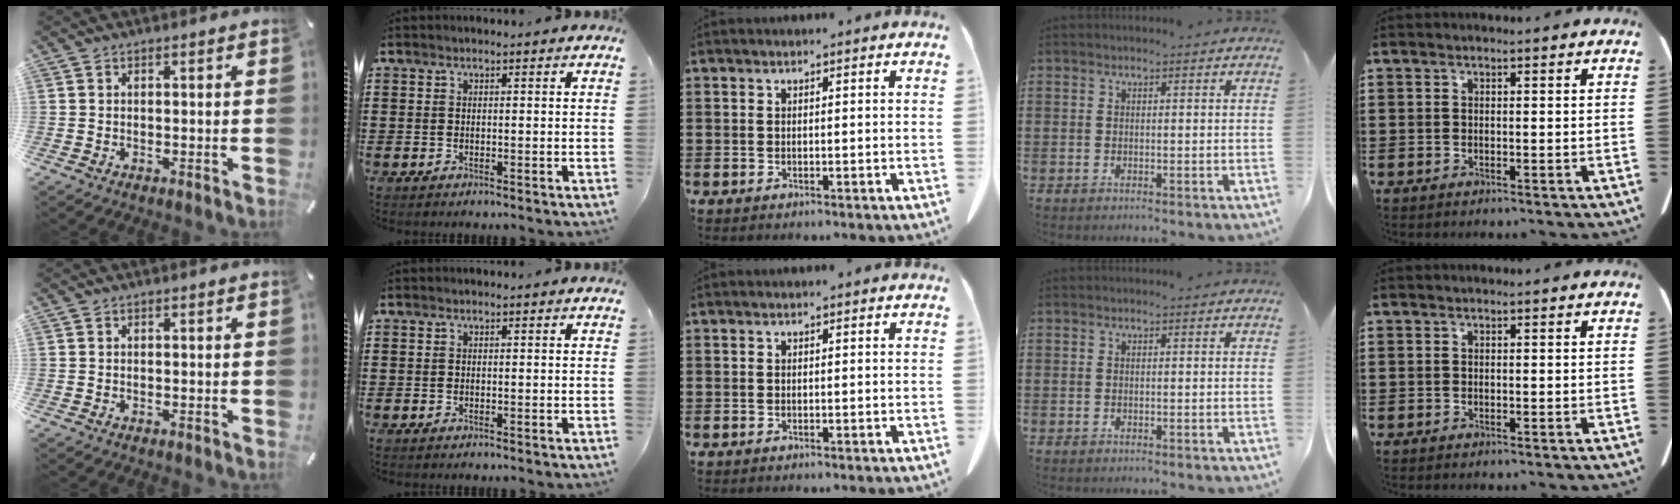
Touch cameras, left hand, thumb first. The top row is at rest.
{}